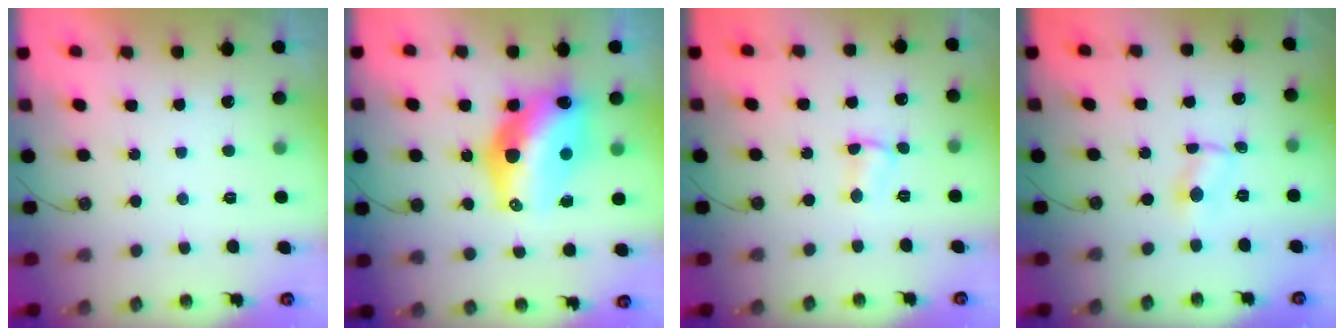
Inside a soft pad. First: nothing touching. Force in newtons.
{"total": 16.6, "press": 16.5, "slide": 1.8}
{"total": 2.6, "press": 2.6, "slide": 0.4}
{"total": 1.2, "press": 1.2, "slide": 0.2}